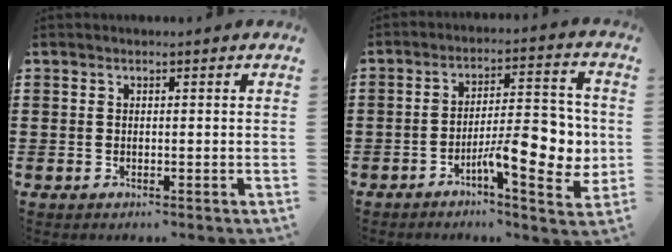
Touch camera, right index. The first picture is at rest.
{"total": 10.9, "force": [-2.9, 3.8, 9.7], "torque": [-0.131, -0.005, -0.051]}